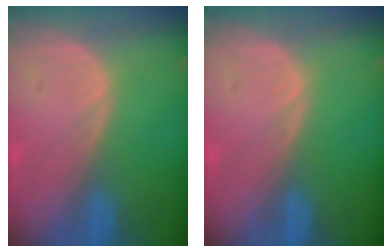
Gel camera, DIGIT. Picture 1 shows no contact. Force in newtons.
{"total": 0.0}